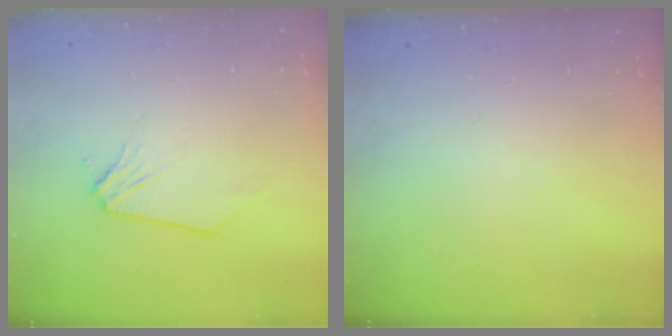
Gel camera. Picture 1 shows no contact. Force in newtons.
{"total": 0.0}